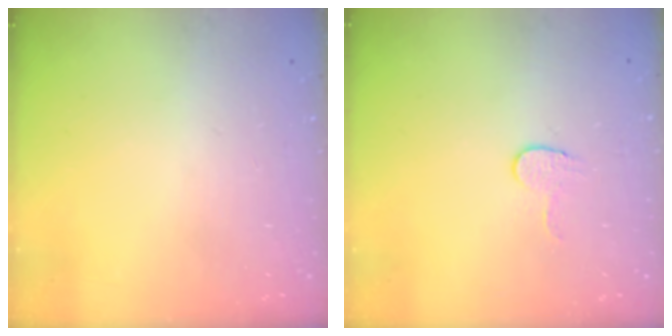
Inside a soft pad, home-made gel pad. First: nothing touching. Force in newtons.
{"total": 6.2, "press": 6.2, "slide": 0.5}